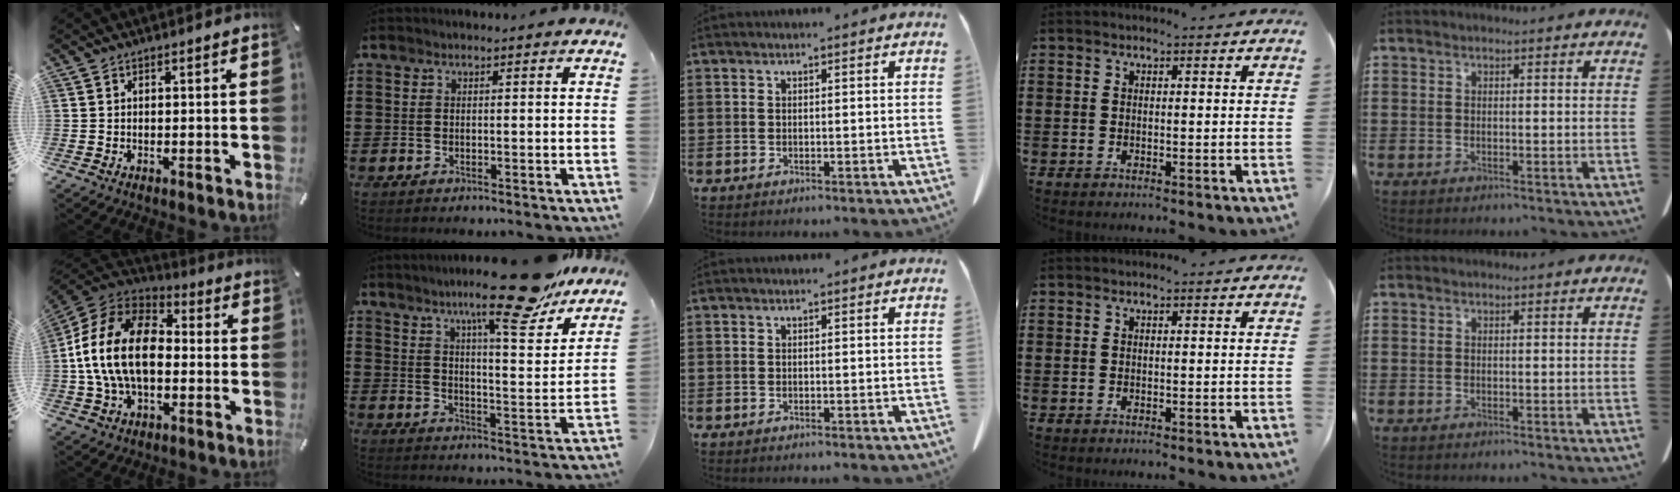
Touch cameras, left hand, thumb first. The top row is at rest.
{"thumb": {"total": 18.9, "force": [-2.1, 12.6, 13.9], "torque": [-0.290, 0.029, -0.036]}, "index": {"total": 14.6, "force": [11.8, 1.3, 8.6], "torque": [-0.144, -0.065, 0.192]}}